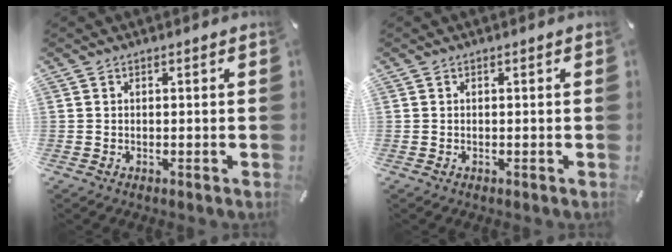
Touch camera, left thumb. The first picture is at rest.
{"total": 0.0}